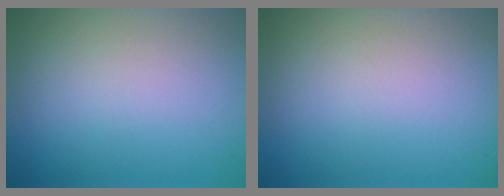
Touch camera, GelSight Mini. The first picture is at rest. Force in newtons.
{"total": 0.0}